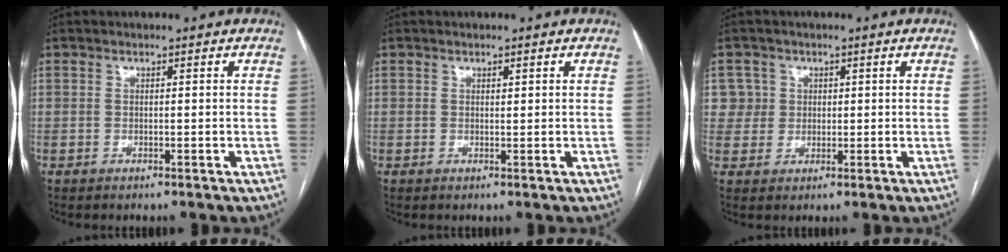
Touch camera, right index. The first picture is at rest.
{"total": 0.5, "force": [0.3, 0.2, 0.4], "torque": [-0.008, -0.002, 0.004]}
{"total": 3.9, "force": [1.1, 3.7, -0.4], "torque": [0.029, 0.008, 0.019]}